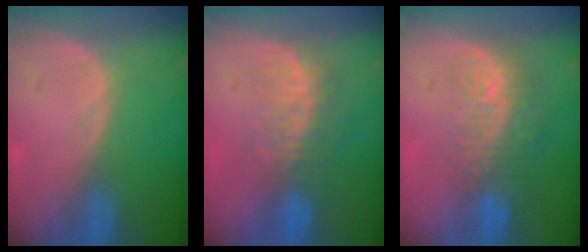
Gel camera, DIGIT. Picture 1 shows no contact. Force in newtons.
{"total": 7.6, "press": 7.1, "slide": 2.8}
{"total": 9.6, "press": 8.0, "slide": 5.4}